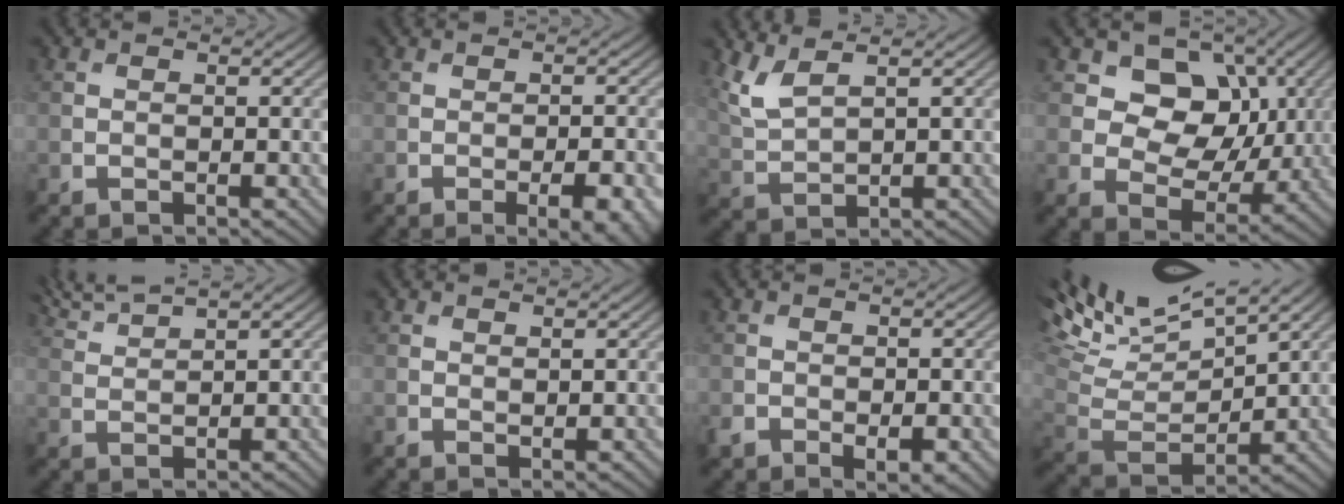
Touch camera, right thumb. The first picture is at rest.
{"total": 5.7, "force": [-2.5, 1.9, 4.7], "torque": [-0.062, -0.003, -0.018]}
{"total": 4.2, "force": [2.9, 1.1, 2.9], "torque": [-0.083, 0.003, 0.070]}
{"total": 9.6, "force": [3.0, 7.5, 5.1], "torque": [-0.104, -0.006, 0.043]}
{"total": 4.8, "force": [4.2, 0.5, 2.4], "torque": [-0.054, 0.015, 0.082]}
{"total": 0.7, "force": [0.6, 0.2, 0.3], "torque": [-0.007, -0.003, 0.013]}
{"total": 3.9, "force": [-1.9, 2.3, 2.6], "torque": [-0.047, -0.015, -0.029]}
{"total": 13.5, "force": [9.6, 3.7, 8.6], "torque": [-0.205, 0.012, 0.158]}